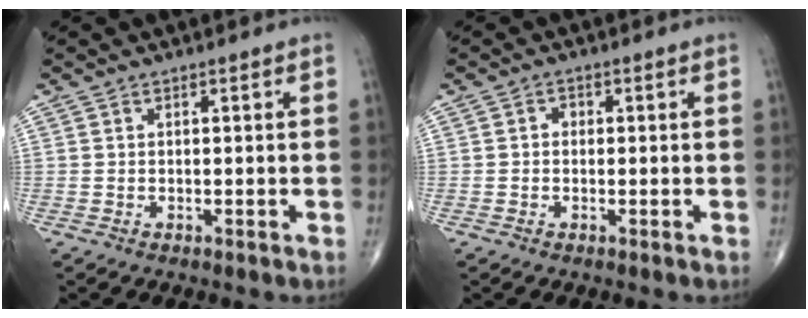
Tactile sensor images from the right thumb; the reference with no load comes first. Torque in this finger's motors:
{"motor_torque": [0.15, 0.33, 0.12, 0.03, 0.00]}